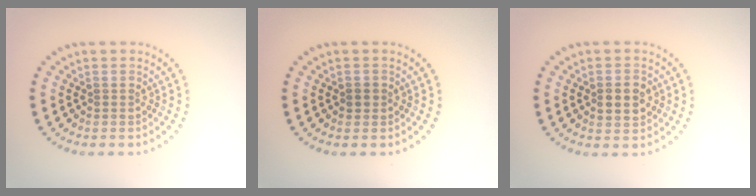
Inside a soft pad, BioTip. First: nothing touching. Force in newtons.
{"total": 0.8, "press": 0.8, "slide": 0.2}
{"total": 2.7, "press": 2.7, "slide": 0.1}